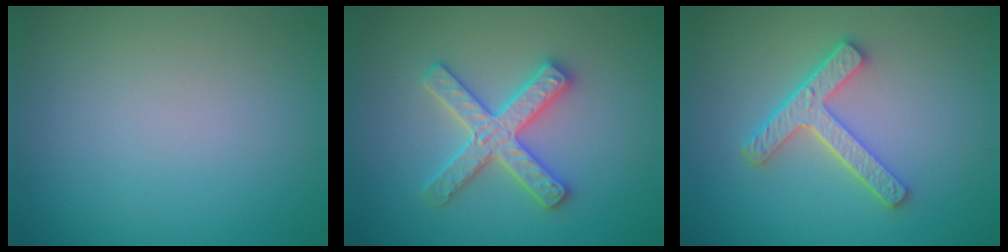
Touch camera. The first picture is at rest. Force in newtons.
{"total": 3.7, "press": 3.6, "slide": 0.6}
{"total": 4.3, "press": 3.3, "slide": 2.8}